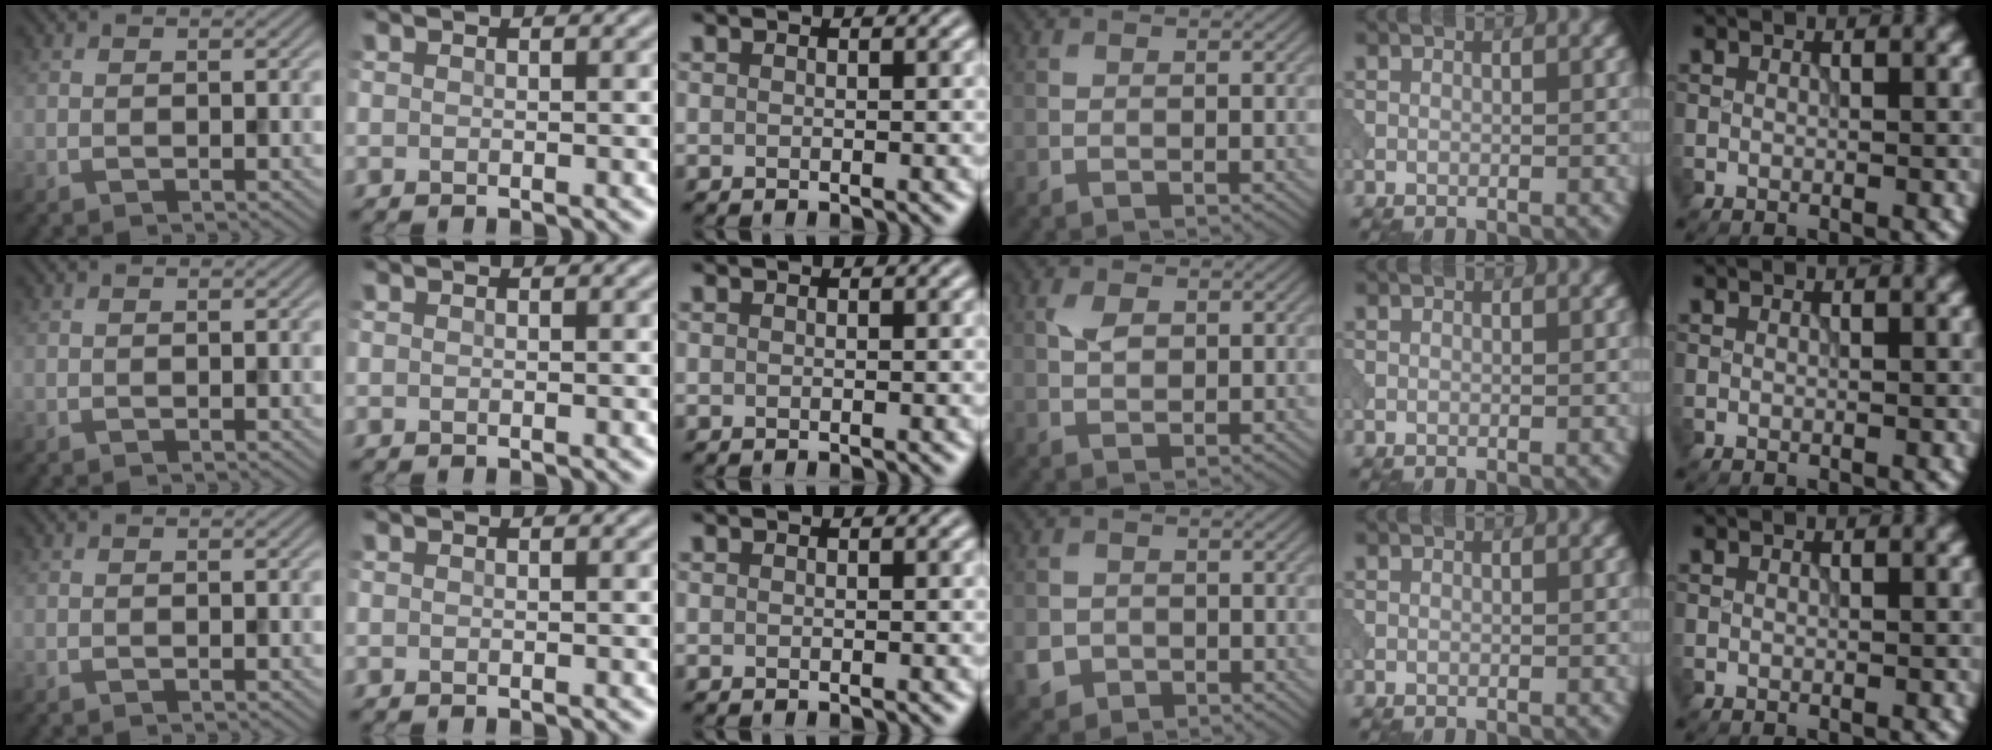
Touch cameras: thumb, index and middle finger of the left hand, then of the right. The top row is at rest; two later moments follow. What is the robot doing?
{"motion": "open", "object": "sandwich press"}